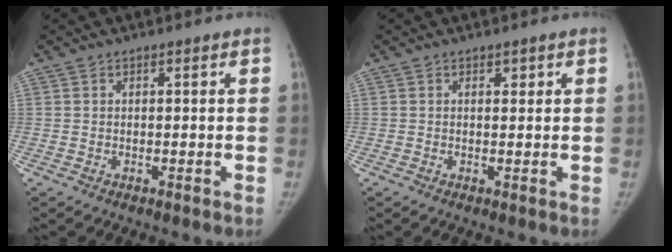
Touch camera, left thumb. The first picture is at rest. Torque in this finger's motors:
{"motor_torque": [-0.02, -0.01, -0.18, 0.25, -0.02]}